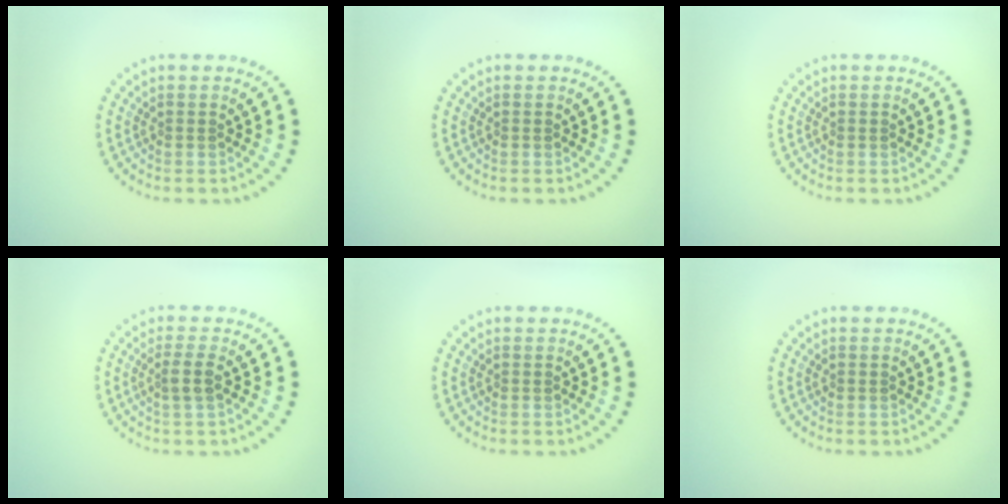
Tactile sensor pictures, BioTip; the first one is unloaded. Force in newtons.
{"total": 0.0}
{"total": 0.0}
{"total": 1.7, "press": 1.4, "slide": 0.9}
{"total": 0.0}
{"total": 0.0}